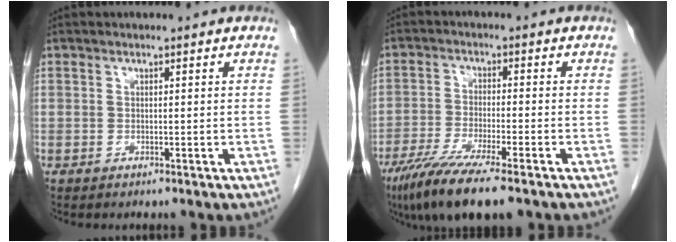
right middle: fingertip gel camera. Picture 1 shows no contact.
{"total": 10.7, "force": [-7.6, 0.9, 7.5], "torque": [-0.130, -0.028, -0.126]}